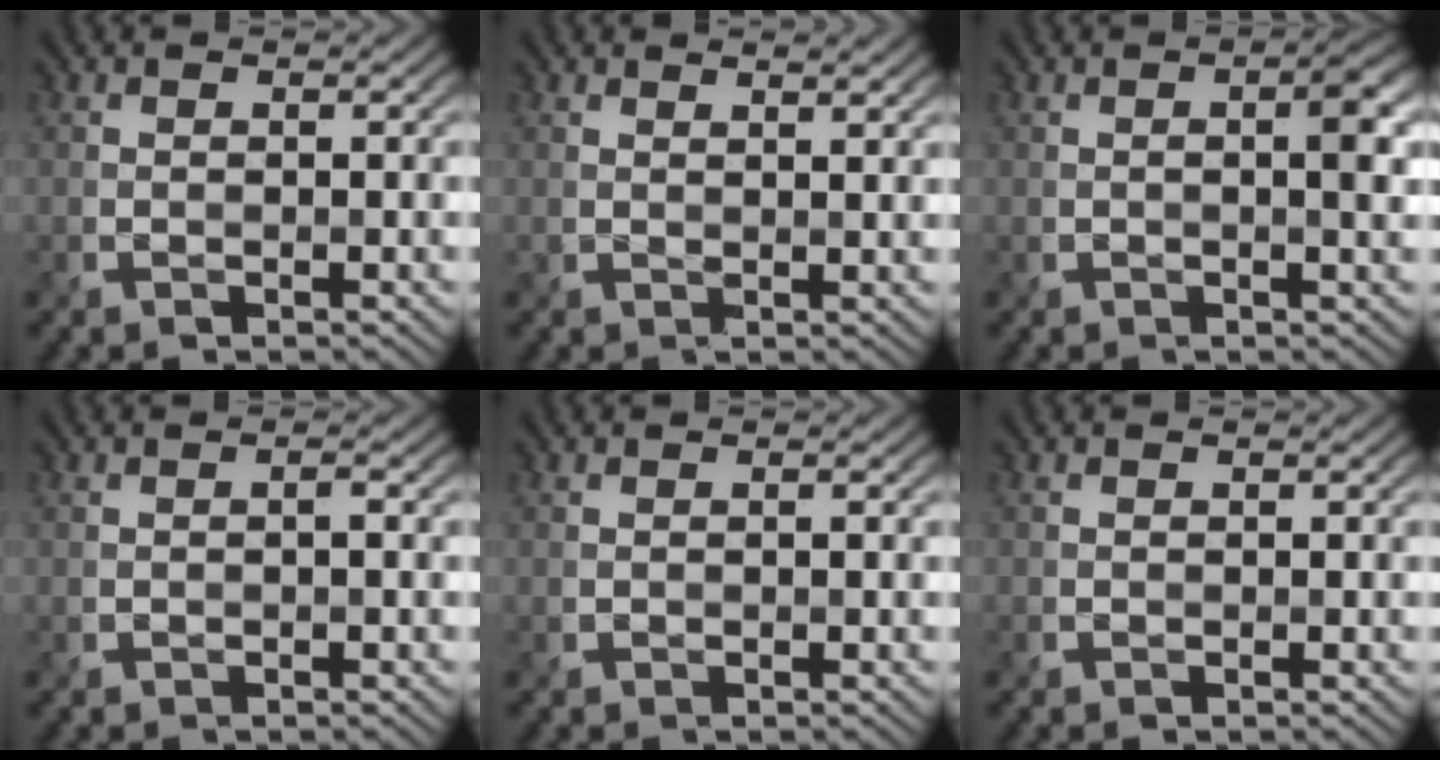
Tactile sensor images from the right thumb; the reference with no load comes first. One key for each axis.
{"total": 1.8, "fx": 1.6, "fy": 0.1, "fz": 0.8, "tx": -0.018, "ty": -0.003, "tz": 0.032}
{"total": 3.3, "fx": 0.2, "fy": 0.9, "fz": 3.2, "tx": -0.051, "ty": 0.005, "tz": 0.002}
{"total": 0.7, "fx": -0.2, "fy": 0.1, "fz": 0.6, "tx": -0.014, "ty": 0.002, "tz": -0.003}
{"total": 0.0}
{"total": 0.0}